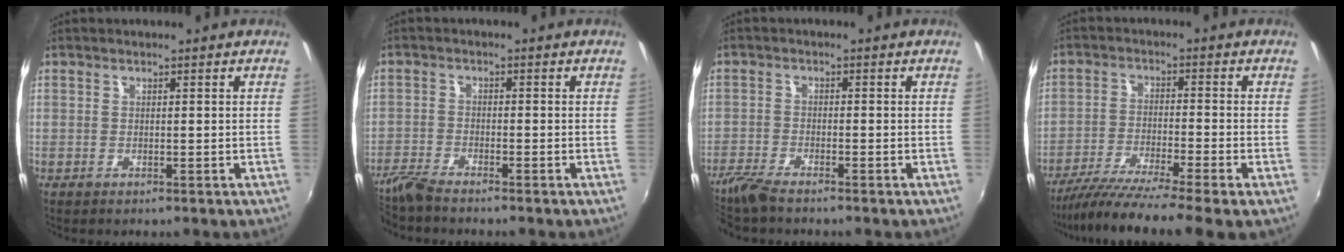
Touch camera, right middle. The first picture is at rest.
{"total": 4.5, "force": [-4.2, 0.2, 1.6], "torque": [-0.049, -0.012, -0.087]}
{"total": 5.4, "force": [-4.8, 0.6, 2.5], "torque": [-0.070, -0.018, -0.096]}
{"total": 12.1, "force": [-9.7, -1.1, 7.1], "torque": [-0.144, -0.042, -0.167]}